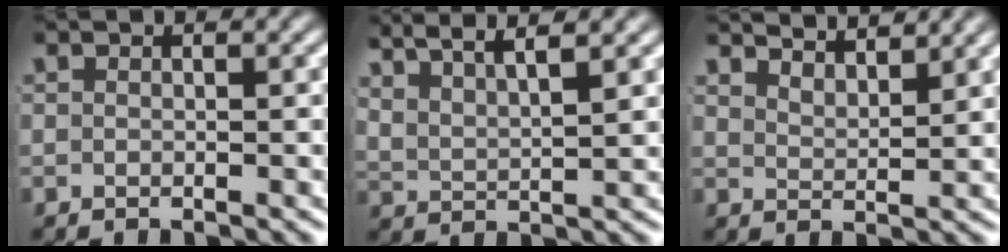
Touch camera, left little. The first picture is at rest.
{"total": 6.6, "force": [4.6, 3.3, 3.5], "torque": [-0.074, 0.002, 0.073]}
{"total": 4.1, "force": [3.7, 0.8, 1.4], "torque": [-0.024, -0.008, 0.065]}